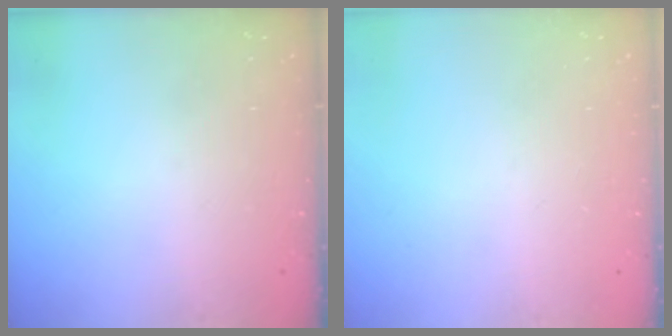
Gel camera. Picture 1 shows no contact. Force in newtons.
{"total": 0.0}